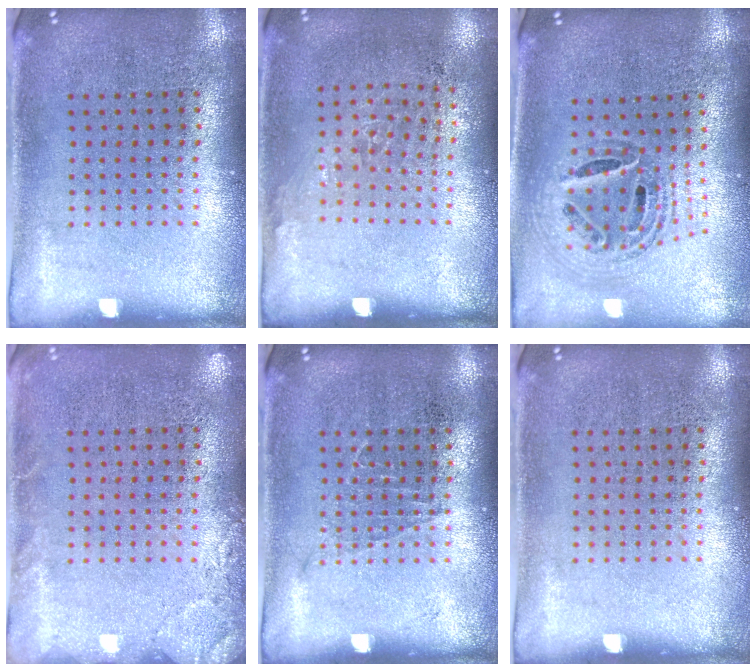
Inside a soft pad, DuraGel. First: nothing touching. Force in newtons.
{"total": 1.0, "press": 0.8, "slide": 0.6}
{"total": 1.2, "press": 1.1, "slide": 0.4}
{"total": 1.9, "press": 1.8, "slide": 0.3}
{"total": 0.5, "press": 0.5, "slide": 0.1}
{"total": 0.0}